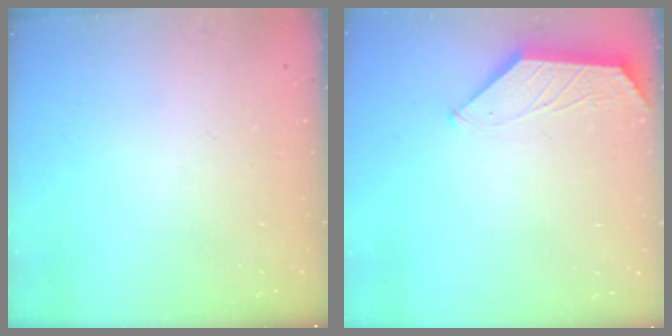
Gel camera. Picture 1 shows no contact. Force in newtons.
{"total": 0.9, "press": 0.9, "slide": 0.2}